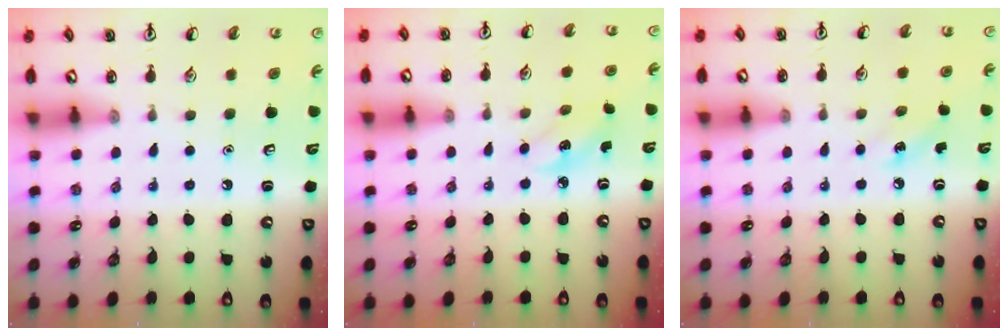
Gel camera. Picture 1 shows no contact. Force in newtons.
{"total": 2.7, "press": 2.6, "slide": 0.7}
{"total": 3.9, "press": 3.7, "slide": 1.2}